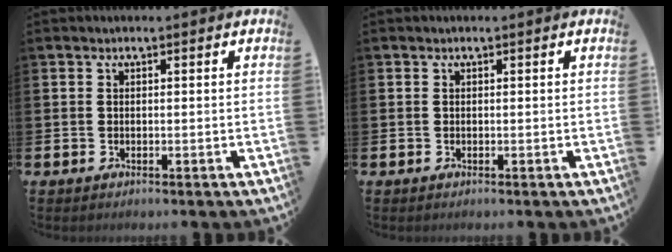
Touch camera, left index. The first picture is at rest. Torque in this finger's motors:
{"motor_torque": [-0.04, 0.04, -0.01, 0.00]}